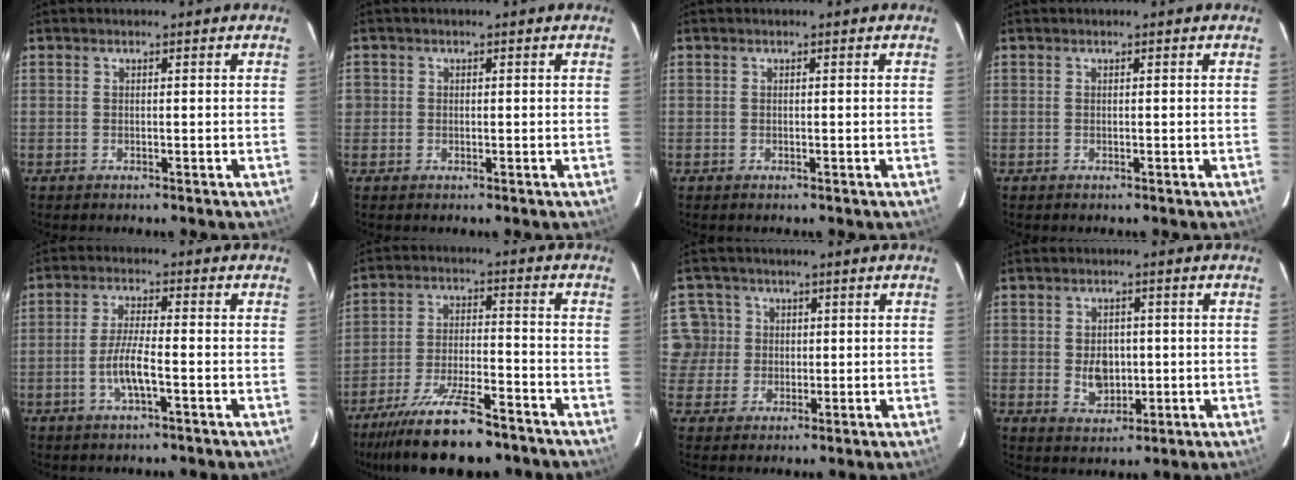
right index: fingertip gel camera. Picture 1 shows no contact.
{"total": 1.4, "force": [-0.2, 1.3, 0.1], "torque": [-0.002, 0.001, -0.002]}
{"total": 0.0}
{"total": 0.0}
{"total": 5.5, "force": [-2.1, 0.7, 5.0], "torque": [-0.102, 0.001, -0.042]}
{"total": 15.6, "force": [-12.5, 3.7, 8.6], "torque": [-0.181, -0.019, -0.207]}
{"total": 5.3, "force": [0.9, 5.2, 0.4], "torque": [0.003, 0.019, 0.014]}
{"total": 5.4, "force": [-0.2, 4.4, 3.2], "torque": [-0.055, 0.003, 0.008]}